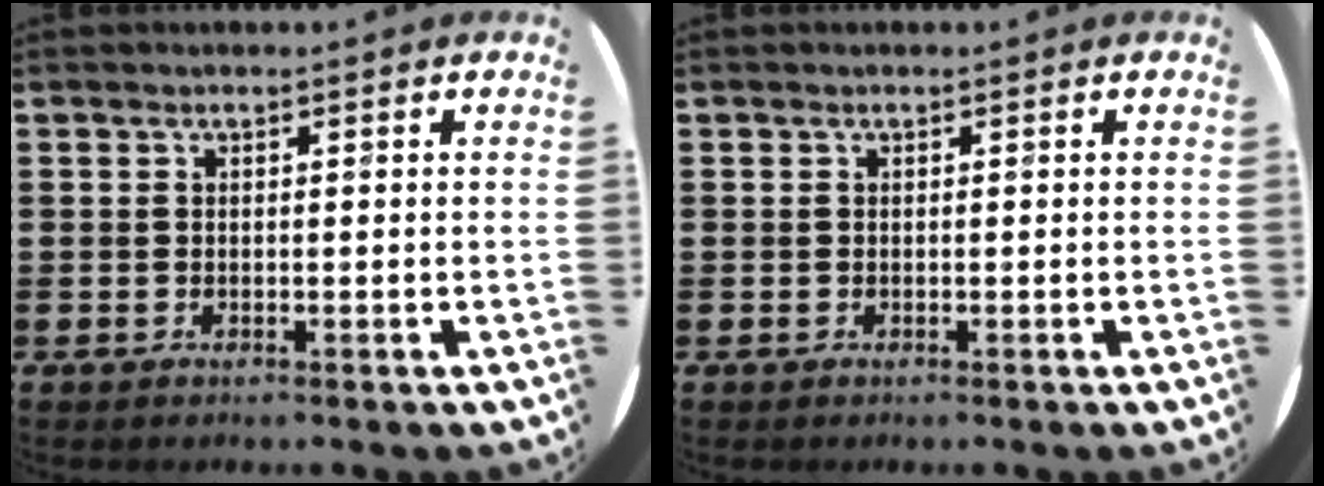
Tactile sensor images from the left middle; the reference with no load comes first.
{"total": 0.0}